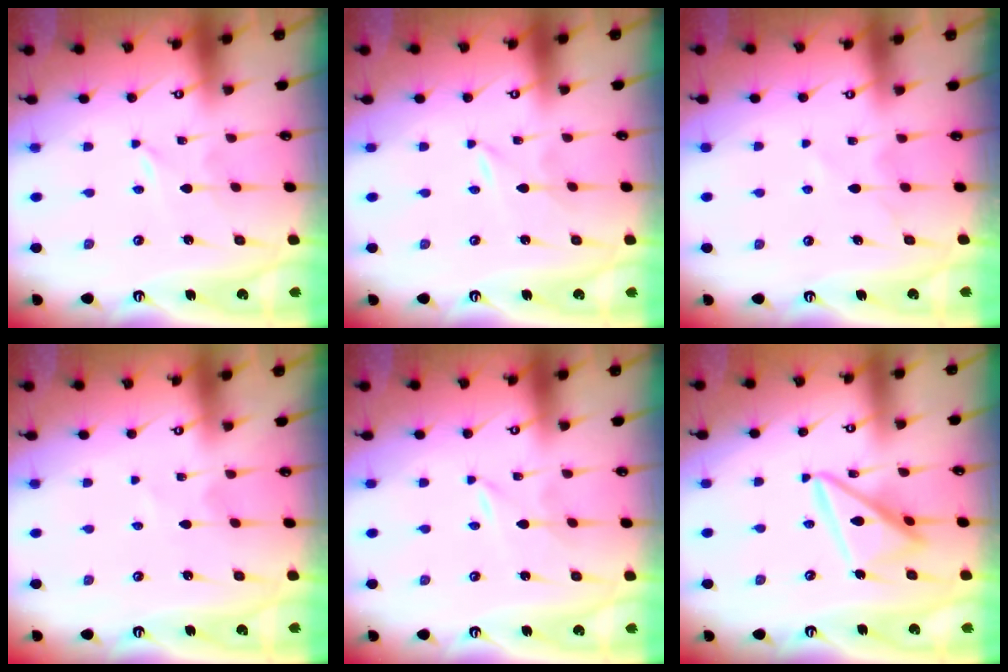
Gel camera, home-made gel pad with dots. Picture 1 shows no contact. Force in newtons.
{"total": 0.0}
{"total": 5.6, "press": 5.5, "slide": 0.7}
{"total": 1.0, "press": 1.0, "slide": 0.1}
{"total": 0.0}
{"total": 14.4, "press": 14.4, "slide": 1.4}